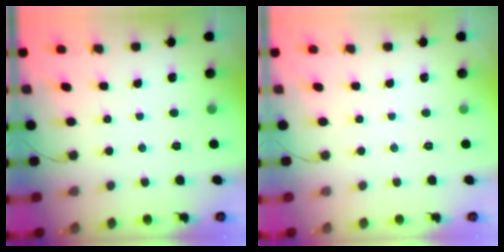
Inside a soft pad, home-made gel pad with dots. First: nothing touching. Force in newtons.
{"total": 0.0}